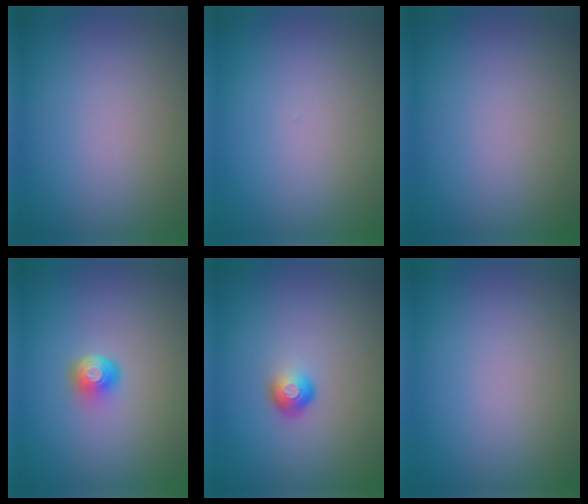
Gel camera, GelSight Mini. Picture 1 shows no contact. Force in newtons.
{"total": 0.0}
{"total": 0.0}
{"total": 2.1, "press": 1.4, "slide": 1.6}
{"total": 1.8, "press": 1.1, "slide": 1.4}
{"total": 0.0}